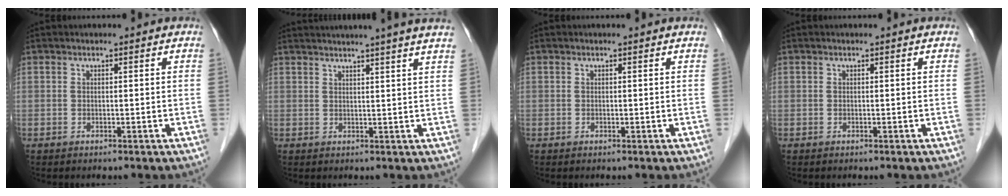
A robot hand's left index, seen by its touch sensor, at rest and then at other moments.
{"total": 12.0, "force": [10.6, -1.5, 5.4], "torque": [-0.082, 0.003, 0.120]}
{"total": 0.0}
{"total": 0.0}